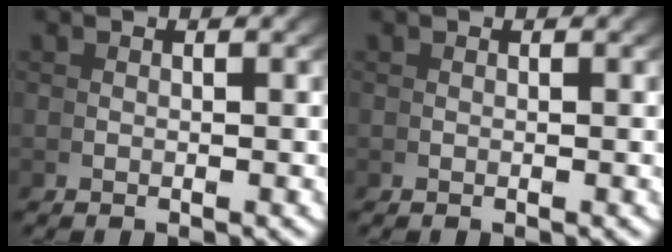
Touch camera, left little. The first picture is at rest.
{"total": 0.0}